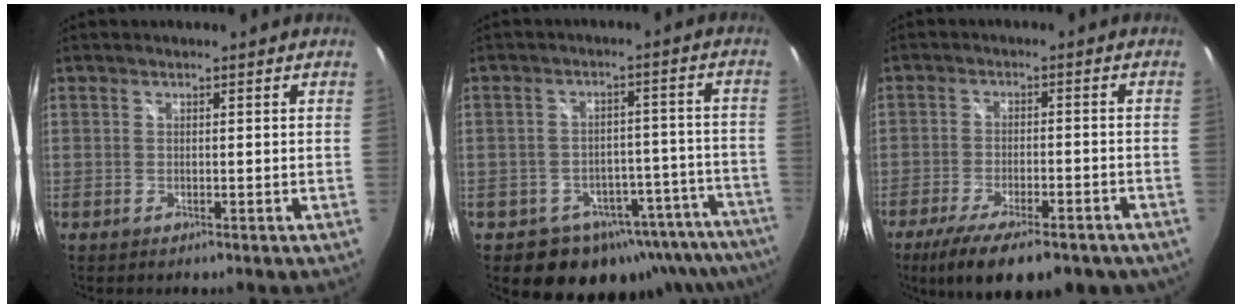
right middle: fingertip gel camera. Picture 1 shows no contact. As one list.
[{"total": 17.8, "force": [-14.4, 9.6, 4.4], "torque": [-0.065, 0.043, -0.162]}, {"total": 16.6, "force": [-11.8, 5.8, 10.1], "torque": [-0.195, -0.044, -0.171]}]